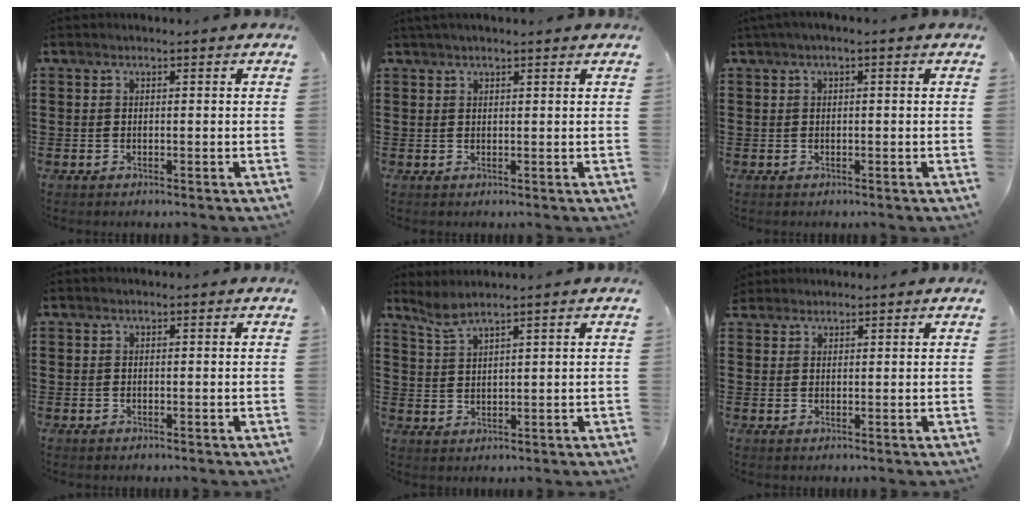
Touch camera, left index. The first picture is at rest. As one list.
[{"total": 1.3, "force": [1.1, 0.1, 0.7], "torque": [-0.016, 0.001, 0.020]}, {"total": 1.1, "force": [-0.2, 0.1, 1.1], "torque": [-0.016, -0.002, -0.004]}, {"total": 0.0}, {"total": 2.8, "force": [2.4, 0.2, 1.4], "torque": [-0.035, -0.001, 0.046]}, {"total": 1.5, "force": [1.4, 0.5, 0.0], "torque": [-0.005, 0.002, 0.029]}]